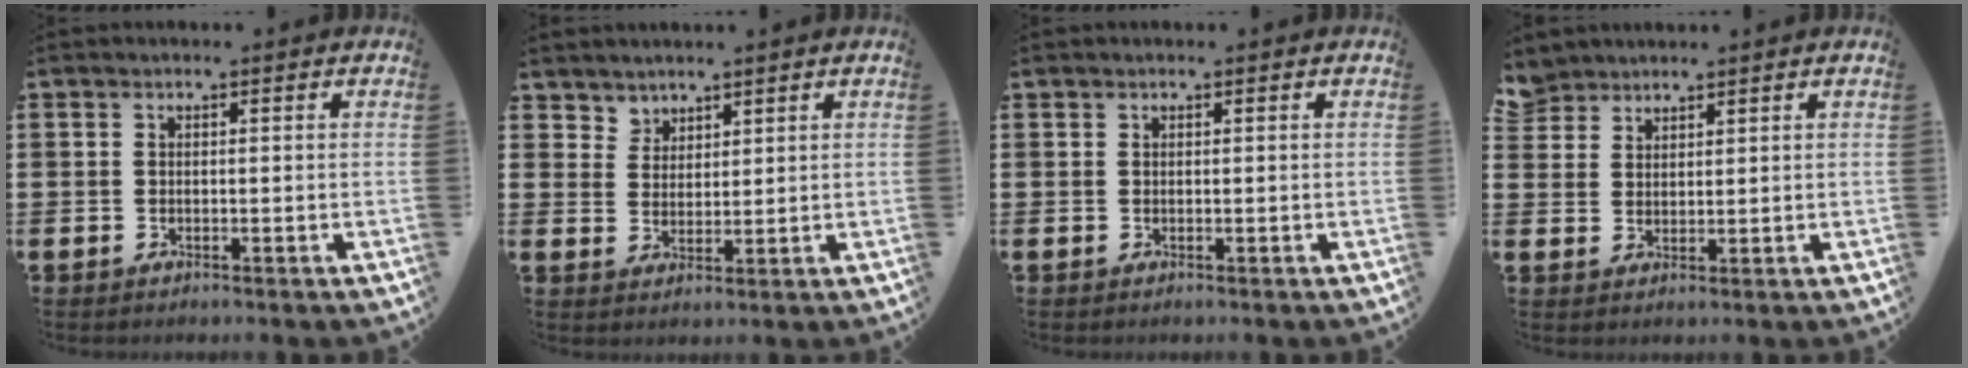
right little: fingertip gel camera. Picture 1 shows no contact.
{"total": 3.0, "force": [2.6, 1.5, -0.2], "torque": [0.001, -0.003, 0.050]}
{"total": 0.0}
{"total": 3.4, "force": [3.3, 0.9, -0.4], "torque": [0.006, -0.011, 0.063]}